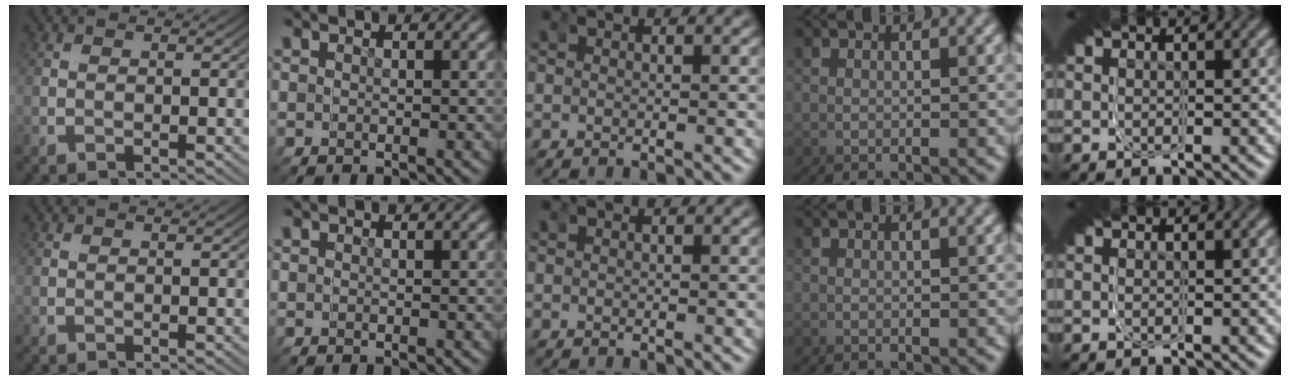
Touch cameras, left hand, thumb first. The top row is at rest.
{}